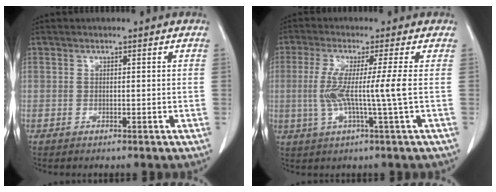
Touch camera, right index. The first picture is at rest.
{"total": 7.0, "force": [-0.3, -1.3, 6.9], "torque": [-0.147, -0.006, -0.006]}